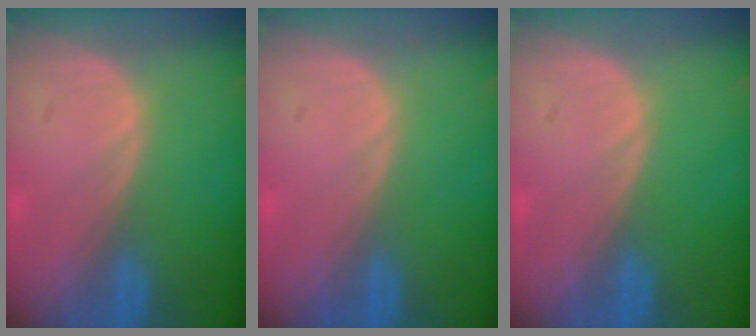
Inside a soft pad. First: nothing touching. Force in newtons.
{"total": 0.0}
{"total": 0.0}